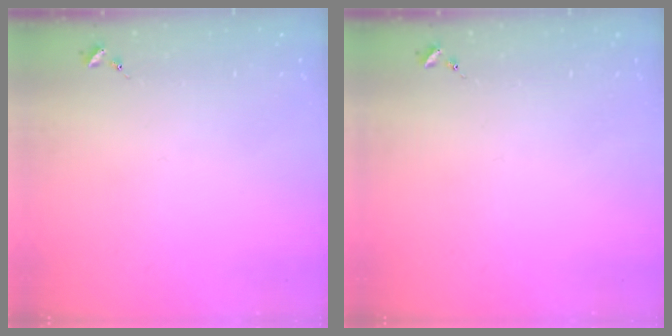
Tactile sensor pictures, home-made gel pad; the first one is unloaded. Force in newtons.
{"total": 0.0}